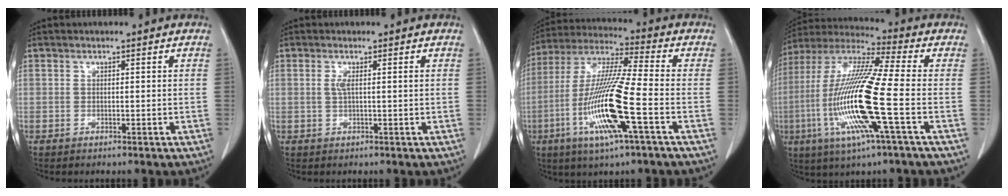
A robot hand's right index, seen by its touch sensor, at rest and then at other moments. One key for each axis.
{"total": 1.5, "fx": 0.2, "fy": 0.0, "fz": 1.4, "tx": -0.035, "ty": 0.001, "tz": 0.004}
{"total": 16.2, "fx": -5.2, "fy": 0.4, "fz": 15.3, "tx": -0.320, "ty": -0.016, "tz": -0.103}
{"total": 18.4, "fx": -4.4, "fy": 0.4, "fz": 17.9, "tx": -0.378, "ty": -0.015, "tz": -0.095}